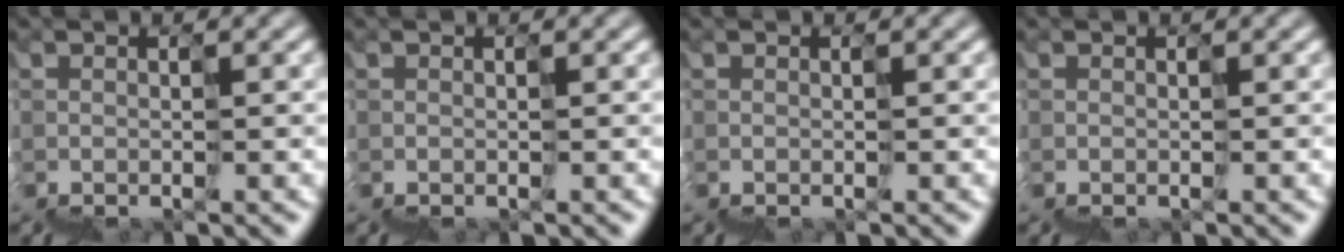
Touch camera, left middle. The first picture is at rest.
{"total": 0.0}
{"total": 0.0}
{"total": 0.0}